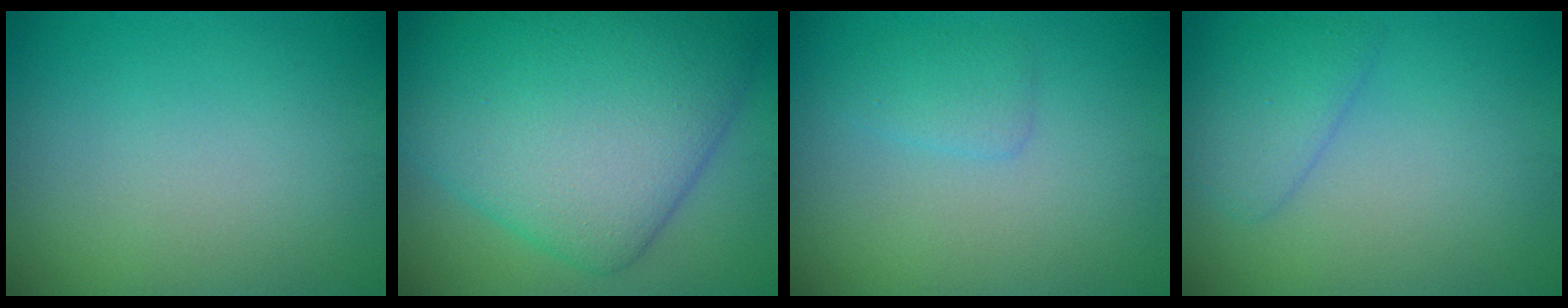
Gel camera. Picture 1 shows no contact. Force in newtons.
{"total": 11.4, "press": 11.4, "slide": 0.1}
{"total": 1.5, "press": 1.5, "slide": 0.1}
{"total": 2.4, "press": 2.4, "slide": 0.1}